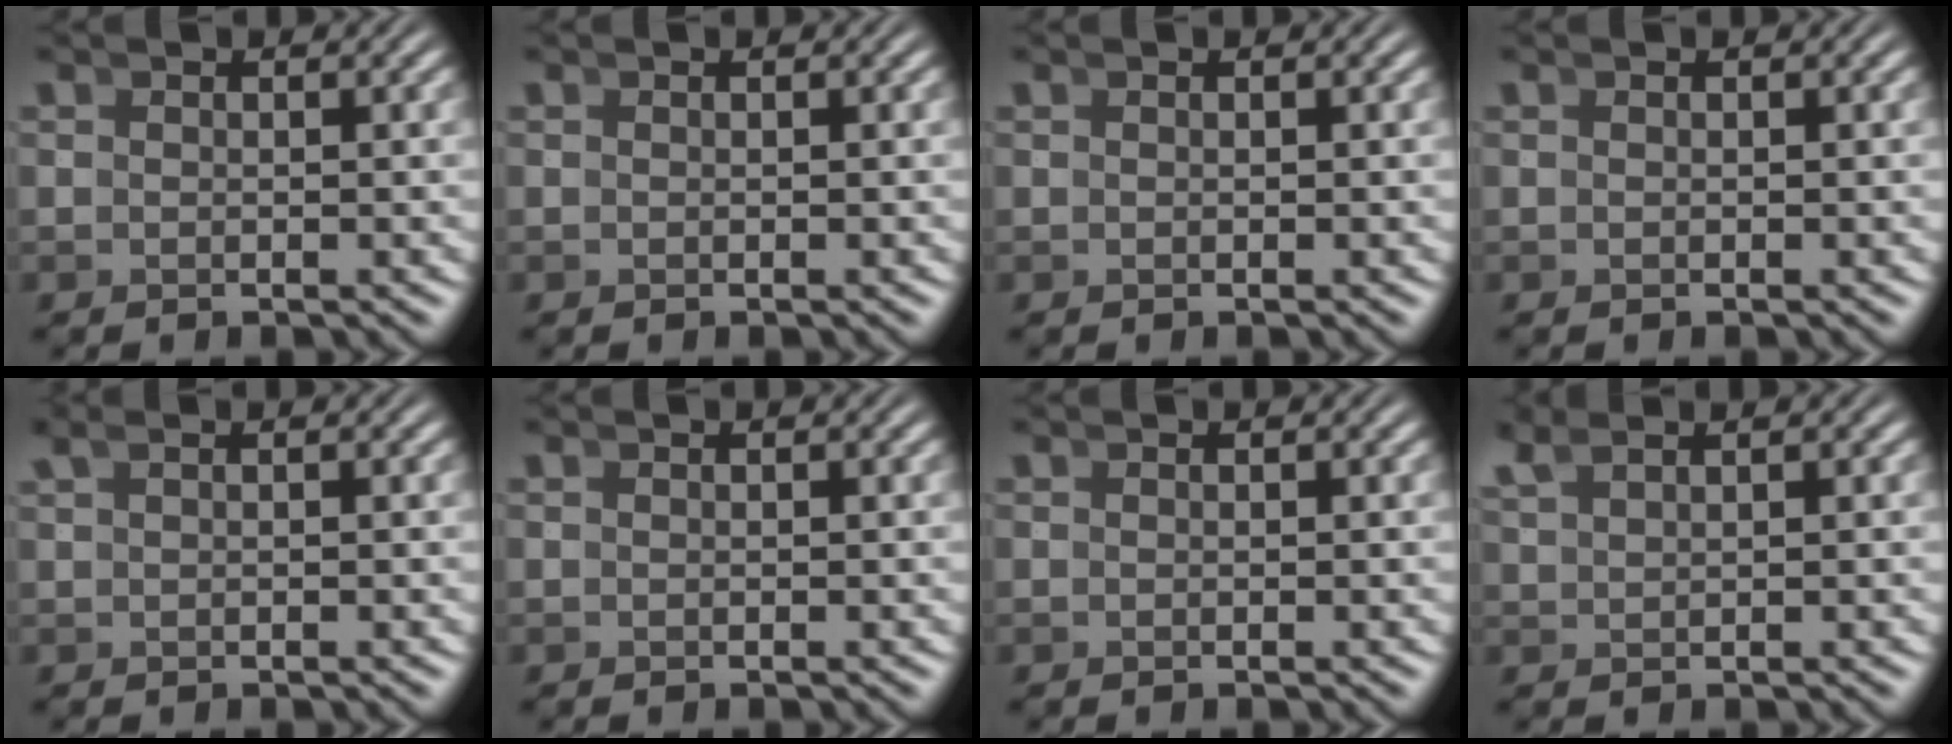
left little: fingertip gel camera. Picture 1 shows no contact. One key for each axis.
{"total": 0.0}
{"total": 0.0}
{"total": 0.0}
{"total": 0.8, "fx": 0.6, "fy": -0.3, "fz": 0.4, "tx": -0.012, "ty": 0.011, "tz": 0.010}
{"total": 0.0}
{"total": 0.0}
{"total": 1.4, "fx": 1.4, "fy": -0.2, "fz": 0.4, "tx": -0.012, "ty": 0.013, "tz": 0.031}